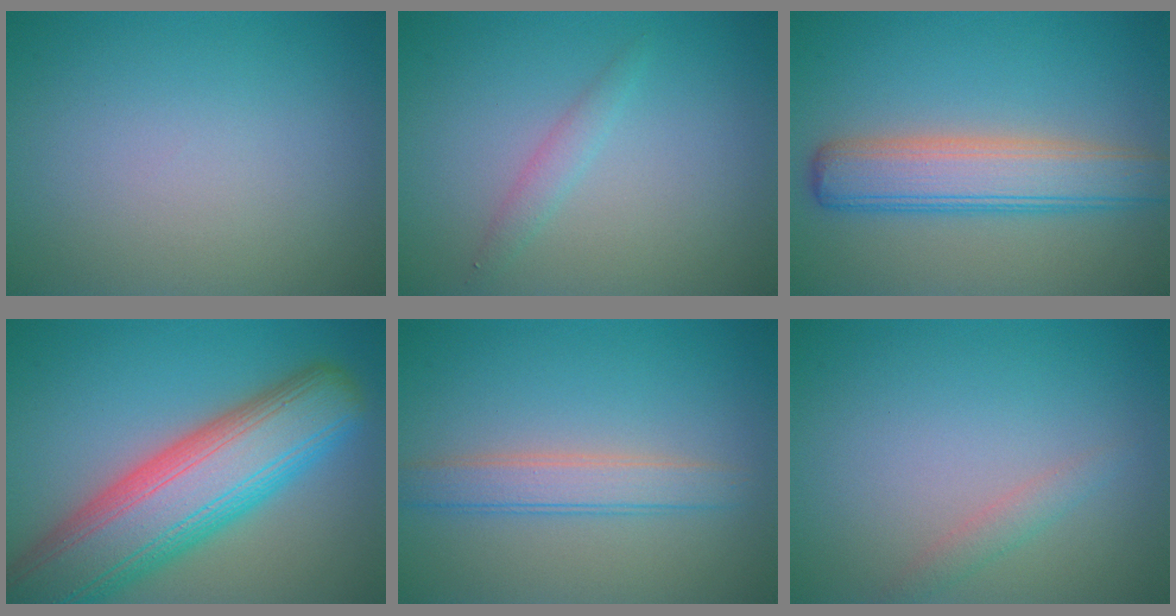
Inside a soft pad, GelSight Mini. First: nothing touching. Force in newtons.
{"total": 1.2, "press": 1.2, "slide": 0.1}
{"total": 5.9, "press": 5.9, "slide": 0.4}
{"total": 12.4, "press": 12.4, "slide": 0.7}
{"total": 2.9, "press": 2.9, "slide": 0.1}
{"total": 1.3, "press": 1.3, "slide": 0.2}